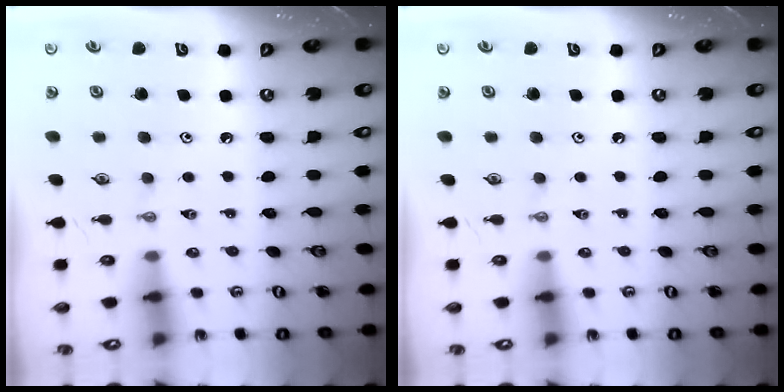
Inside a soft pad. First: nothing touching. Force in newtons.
{"total": 0.0}